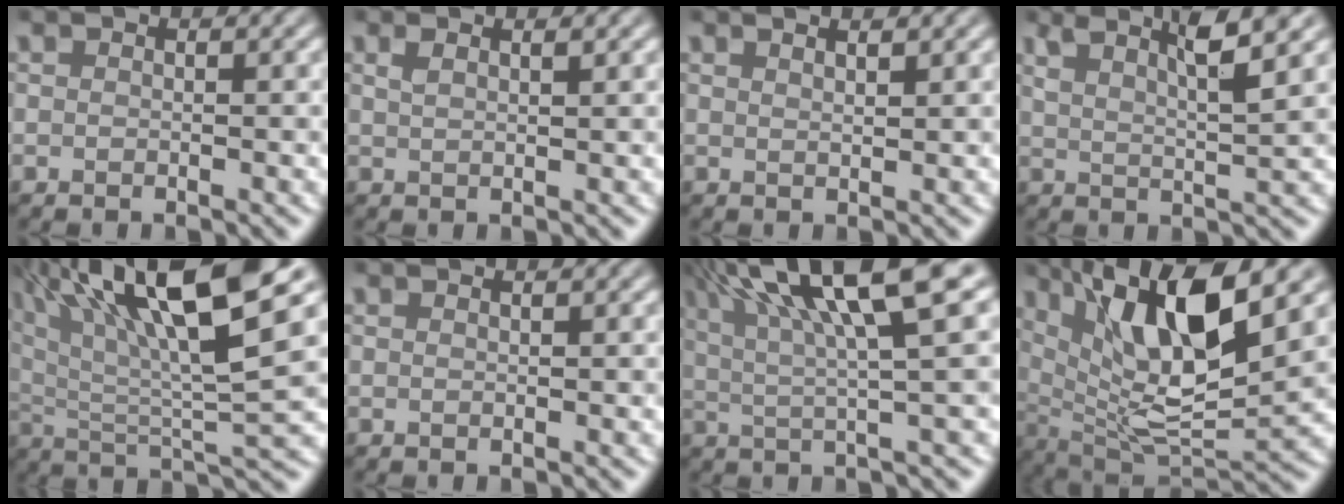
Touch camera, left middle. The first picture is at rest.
{"total": 1.2, "force": [0.7, 0.4, 0.8], "torque": [-0.014, 0.002, 0.011]}
{"total": 1.8, "force": [1.3, 0.6, 1.0], "torque": [0.003, 0.002, -0.003]}
{"total": 4.4, "force": [2.9, 0.6, 3.3], "torque": [-0.047, 0.001, 0.052]}
{"total": 14.1, "force": [6.6, 3.1, 12.1], "torque": [-0.202, 0.018, 0.112]}
{"total": 0.0}
{"total": 10.8, "force": [4.9, 2.1, 9.4], "torque": [-0.129, 0.024, 0.077]}
{"total": 12.1, "force": [4.4, 3.7, 10.6], "torque": [-0.182, 0.001, 0.081]}